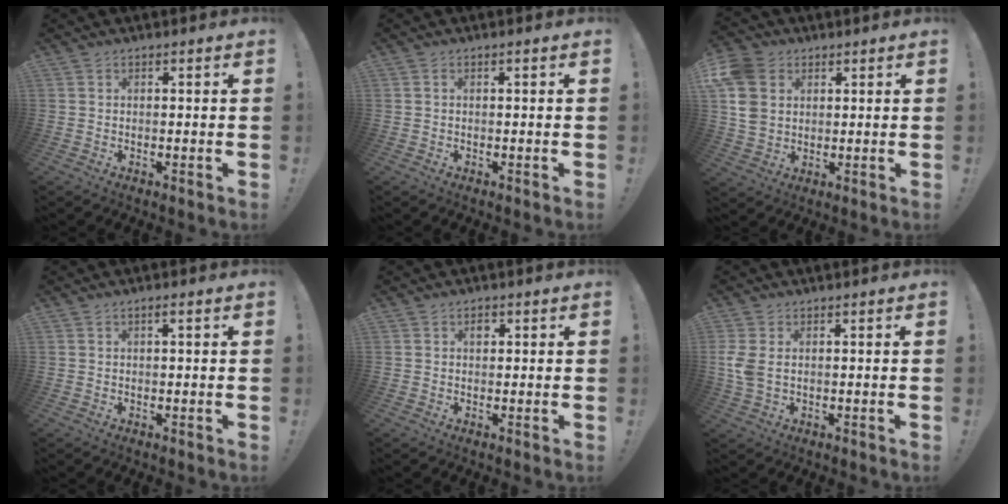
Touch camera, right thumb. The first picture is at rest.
{"total": 0.8, "force": [-0.2, -0.1, 0.8], "torque": [-0.015, -0.001, -0.003]}
{"total": 11.3, "force": [3.2, 9.2, 5.7], "torque": [-0.119, -0.012, 0.064]}
{"total": 1.2, "force": [0.3, 0.0, 1.1], "torque": [-0.020, 0.000, 0.002]}
{"total": 1.4, "force": [0.4, 1.2, 0.7], "torque": [0.007, -0.004, 0.002]}
{"total": 4.9, "force": [0.9, 3.0, 3.7], "torque": [-0.078, 0.001, 0.017]}